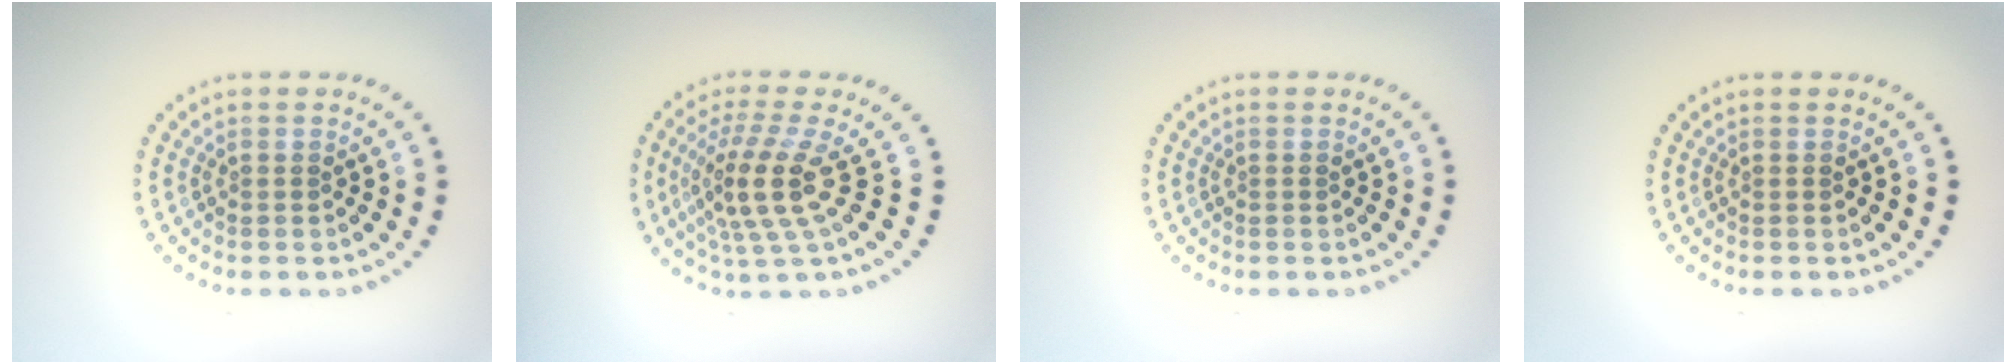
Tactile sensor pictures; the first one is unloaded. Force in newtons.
{"total": 4.7, "press": 3.5, "slide": 3.2}
{"total": 0.0}
{"total": 0.0}